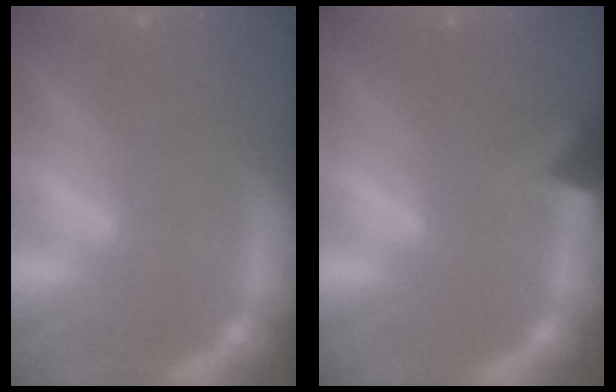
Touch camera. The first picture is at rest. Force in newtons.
{"total": 2.9}